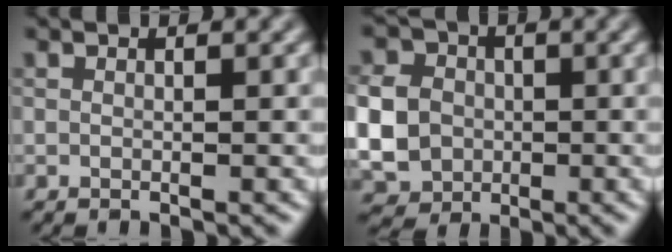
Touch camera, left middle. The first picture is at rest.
{"total": 7.1, "force": [-0.7, 6.3, 3.2], "torque": [-0.077, 0.001, -0.035]}